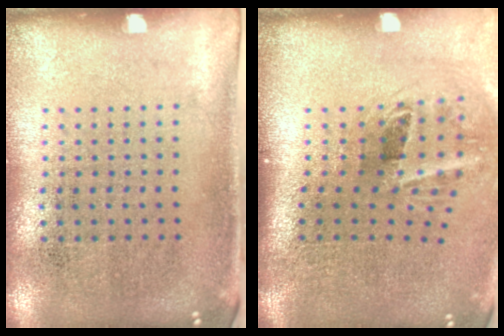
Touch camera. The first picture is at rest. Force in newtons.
{"total": 2.1, "press": 1.3, "slide": 1.7}